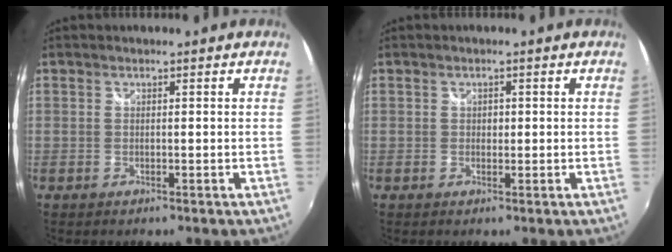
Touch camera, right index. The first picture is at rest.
{"total": 0.9, "force": [0.0, 0.9, 0.3], "torque": [-0.002, 0.000, -0.002]}